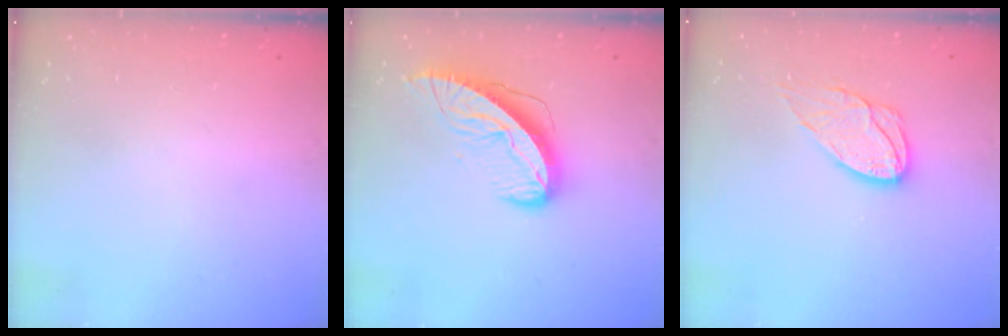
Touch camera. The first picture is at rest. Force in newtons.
{"total": 9.8, "press": 9.7, "slide": 0.9}
{"total": 10.2, "press": 10.2, "slide": 0.9}